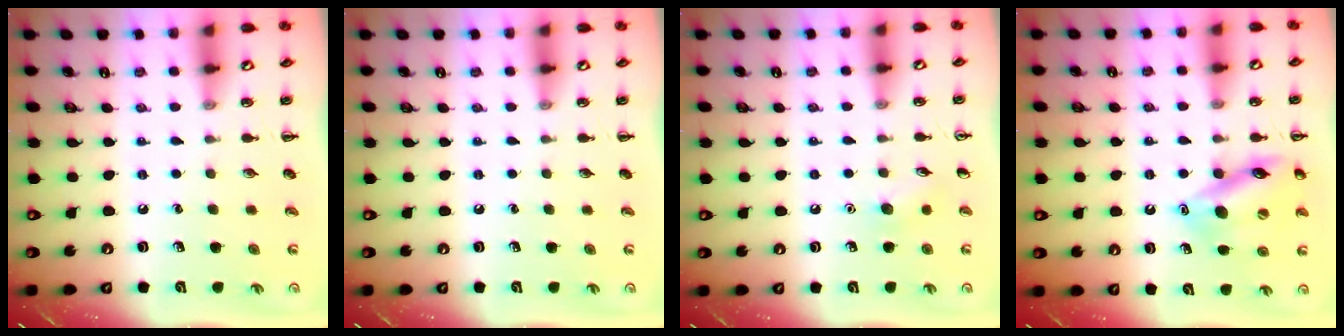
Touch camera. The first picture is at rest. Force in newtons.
{"total": 0.0}
{"total": 5.4, "press": 5.2, "slide": 1.5}
{"total": 15.0, "press": 14.8, "slide": 2.5}